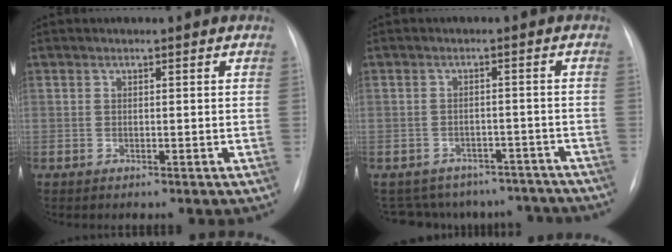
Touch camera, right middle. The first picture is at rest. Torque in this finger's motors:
{"motor_torque": [0.80, -0.94, -0.01, 0.00]}